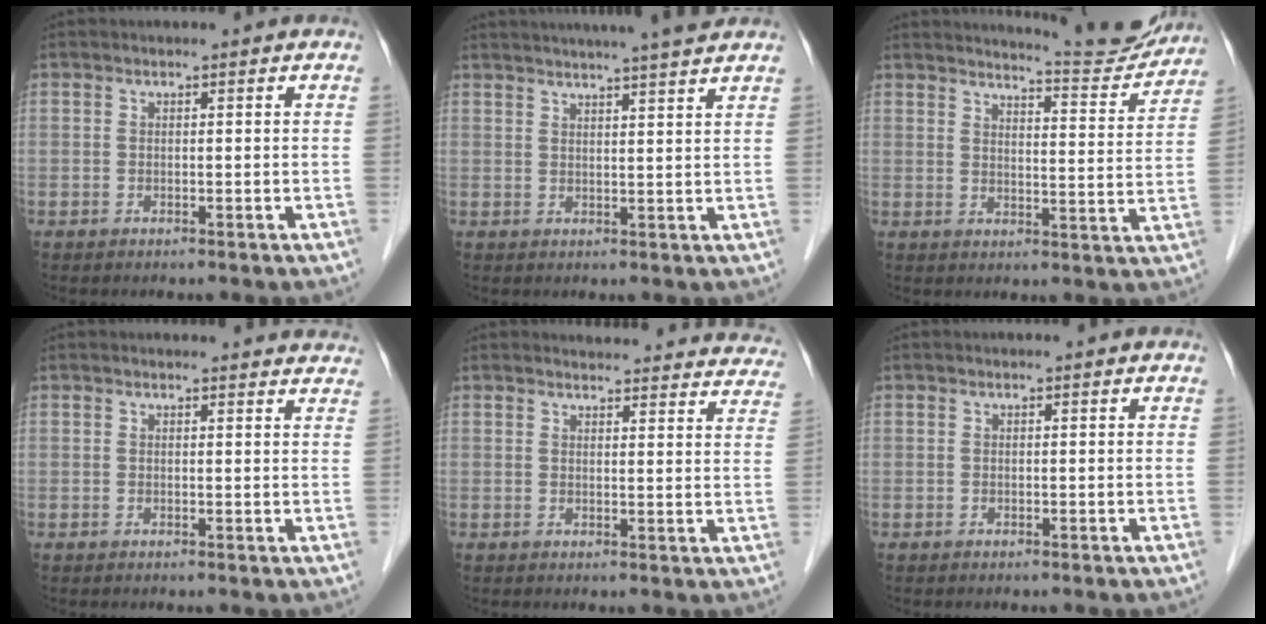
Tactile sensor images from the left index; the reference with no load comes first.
{"total": 13.1, "force": [11.7, -0.4, 5.9], "torque": [-0.096, 0.016, 0.148]}
{"total": 10.8, "force": [10.7, 0.1, 1.6], "torque": [-0.023, -0.028, 0.131]}
{"total": 8.0, "force": [7.8, 1.3, 1.4], "torque": [0.001, 0.003, 0.063]}
{"total": 19.6, "force": [18.9, 3.8, 3.3], "torque": [-0.022, -0.045, 0.198]}
{"total": 0.0}